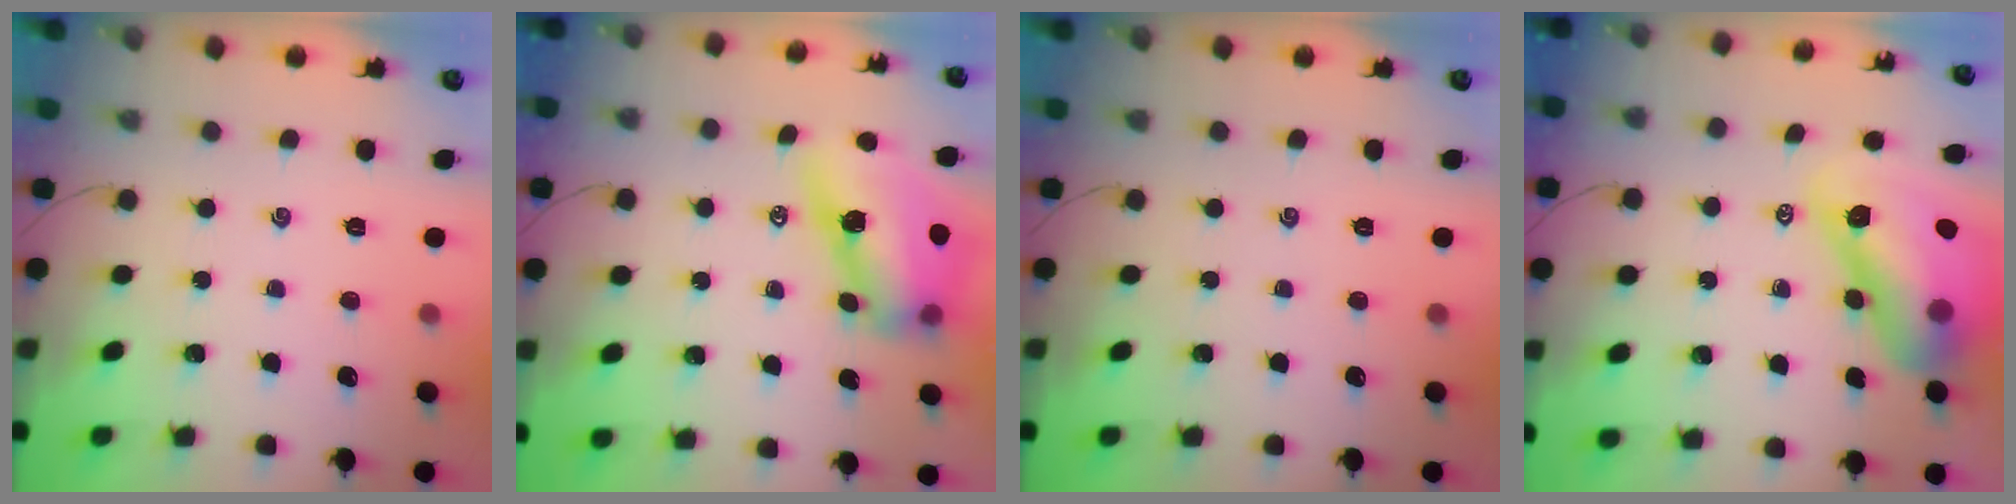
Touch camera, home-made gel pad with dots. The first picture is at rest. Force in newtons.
{"total": 12.8, "press": 12.4, "slide": 3.5}
{"total": 0.0}
{"total": 15.9, "press": 15.3, "slide": 4.5}